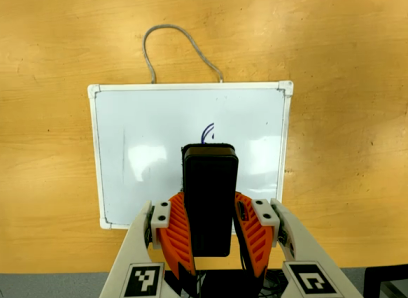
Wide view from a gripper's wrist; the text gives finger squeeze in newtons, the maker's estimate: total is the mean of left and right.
{"total": 8.5, "left": 6.5, "right": 10.6}